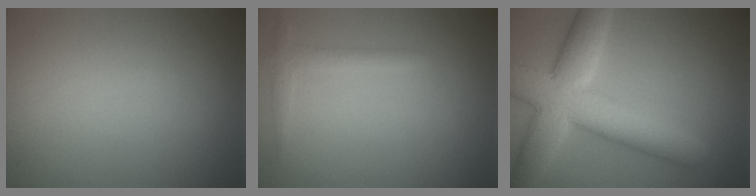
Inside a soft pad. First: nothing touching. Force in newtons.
{"total": 1.5, "press": 1.5, "slide": 0.1}
{"total": 8.9, "press": 8.9, "slide": 0.3}